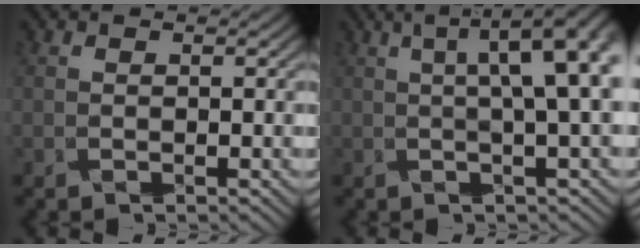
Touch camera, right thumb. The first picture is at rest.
{"total": 9.0, "force": [1.7, 1.6, 8.7], "torque": [-0.128, 0.026, 0.025]}